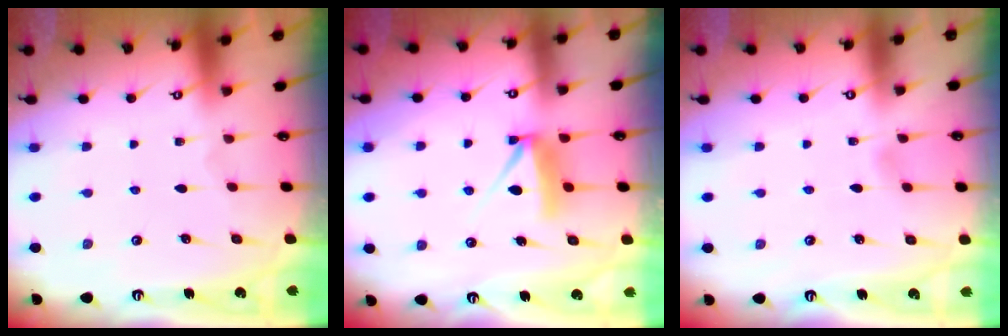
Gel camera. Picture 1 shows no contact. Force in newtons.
{"total": 7.7, "press": 7.7, "slide": 0.4}
{"total": 3.3, "press": 3.2, "slide": 0.3}